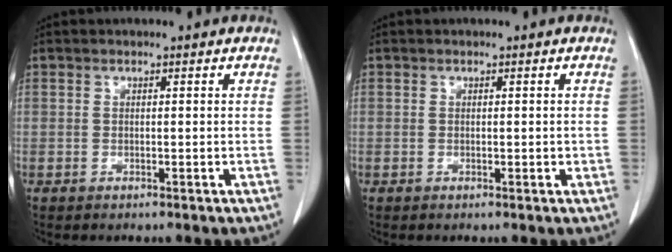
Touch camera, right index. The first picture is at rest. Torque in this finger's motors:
{"motor_torque": [-0.09, 0.12, -0.09, 0.00]}